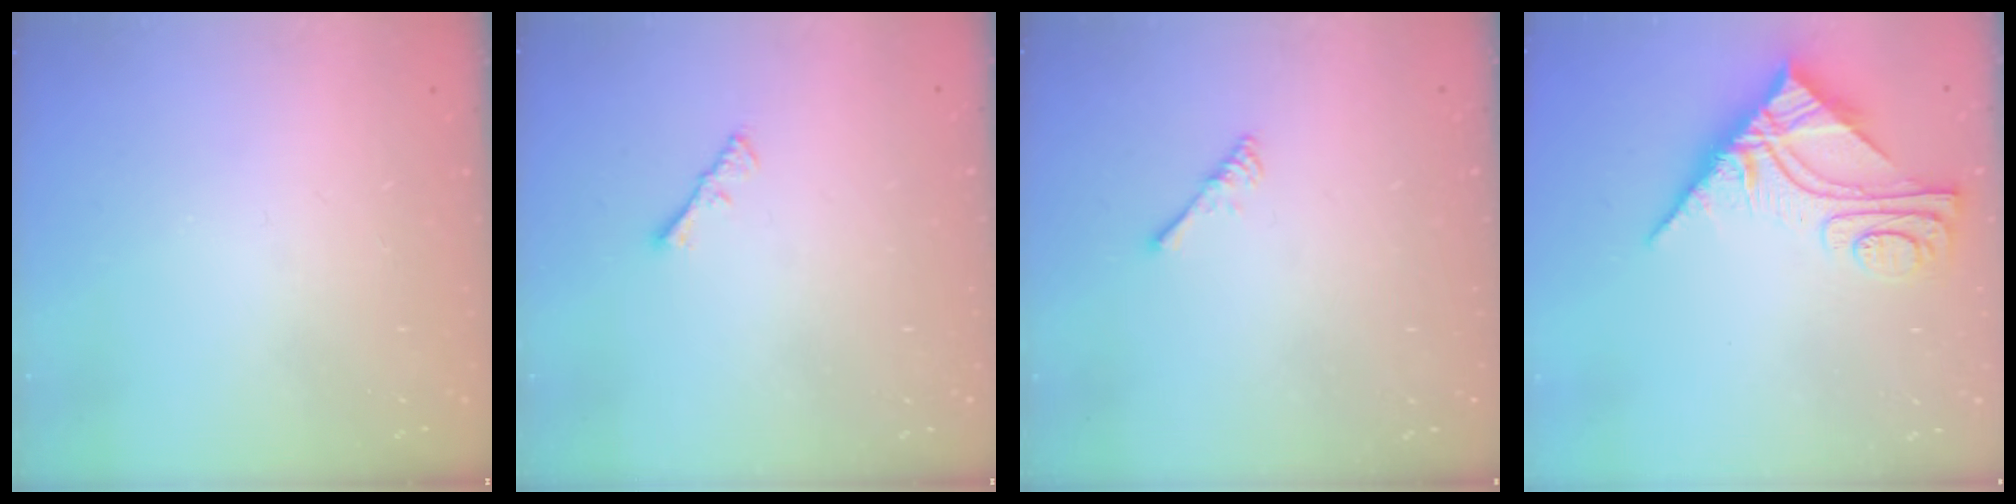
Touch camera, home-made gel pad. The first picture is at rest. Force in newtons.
{"total": 1.3, "press": 1.2, "slide": 0.4}
{"total": 2.5, "press": 2.5, "slide": 0.4}
{"total": 9.8, "press": 9.7, "slide": 0.9}